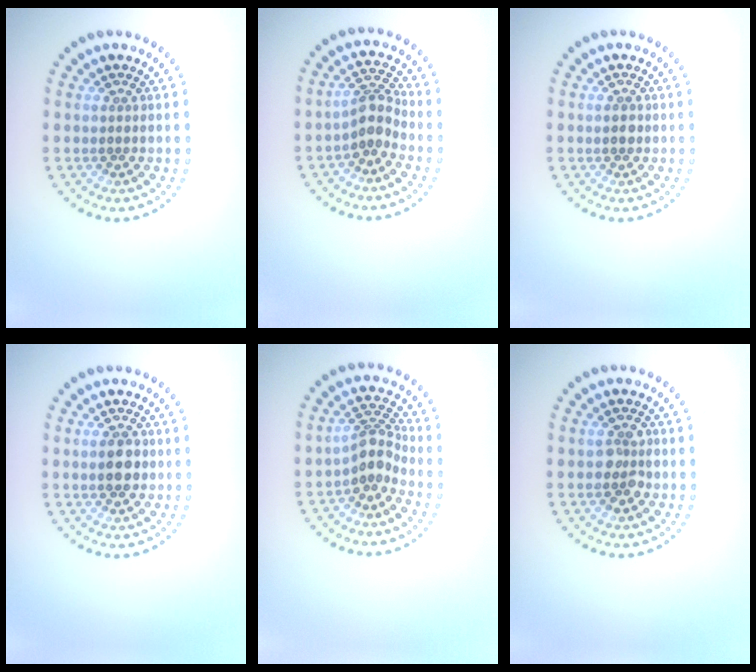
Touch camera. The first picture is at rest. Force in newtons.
{"total": 2.8, "press": 2.1, "slide": 1.9}
{"total": 1.2, "press": 1.2, "slide": 0.0}
{"total": 3.1, "press": 3.1, "slide": 0.1}
{"total": 2.9, "press": 2.1, "slide": 1.9}
{"total": 2.6, "press": 2.6, "slide": 0.2}